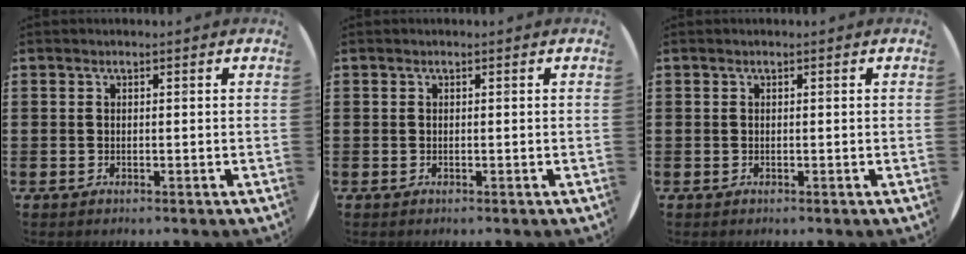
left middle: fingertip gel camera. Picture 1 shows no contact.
{"total": 0.0}
{"total": 0.0}